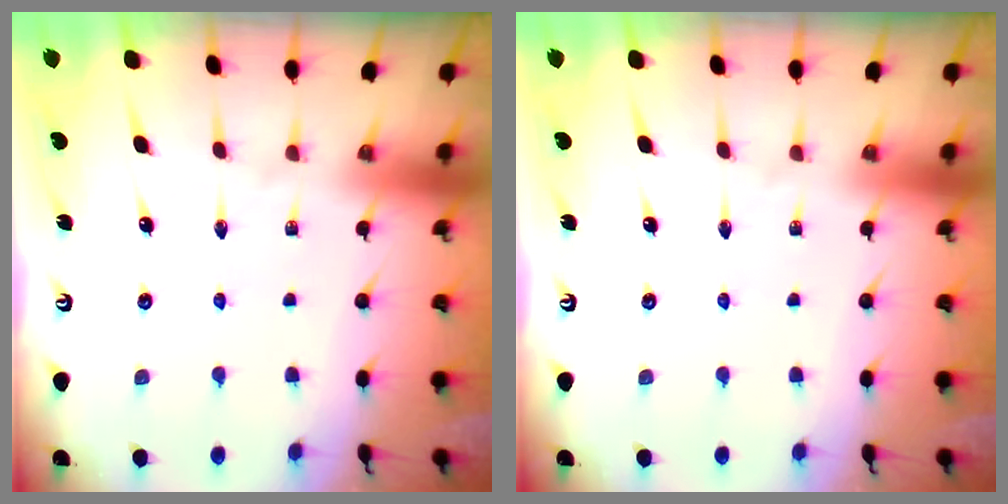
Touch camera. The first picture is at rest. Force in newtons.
{"total": 0.0}